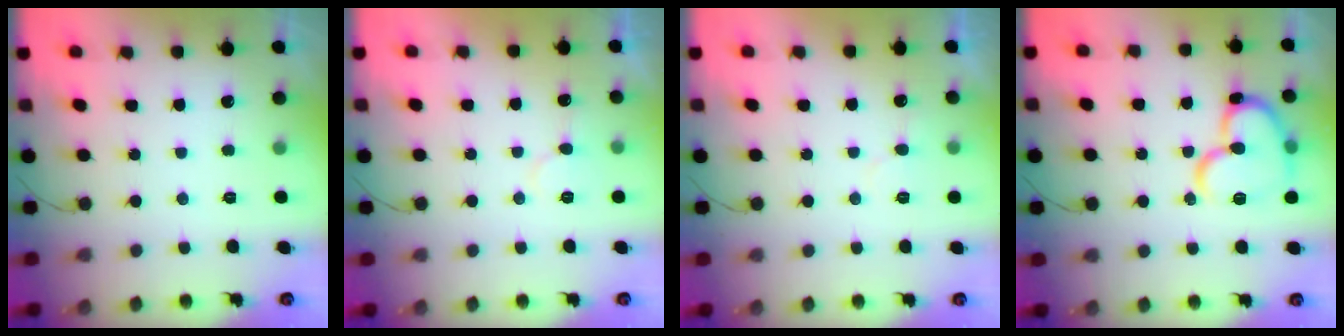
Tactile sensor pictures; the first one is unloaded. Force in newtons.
{"total": 6.7, "press": 6.7, "slide": 0.5}
{"total": 4.3, "press": 4.3, "slide": 0.3}
{"total": 17.3, "press": 17.3, "slide": 1.5}